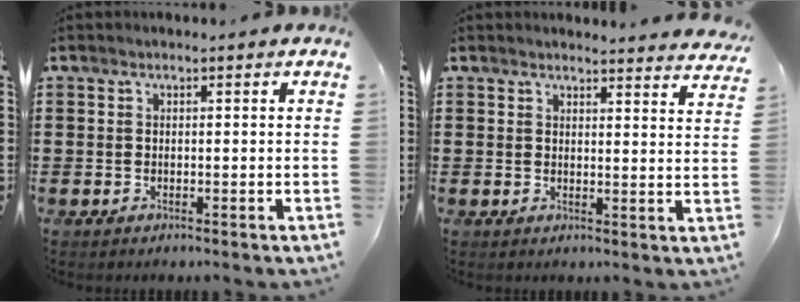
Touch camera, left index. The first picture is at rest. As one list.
[{"total": 2.9, "force": [2.9, -0.3, 0.4], "torque": [-0.008, -0.016, 0.053]}]